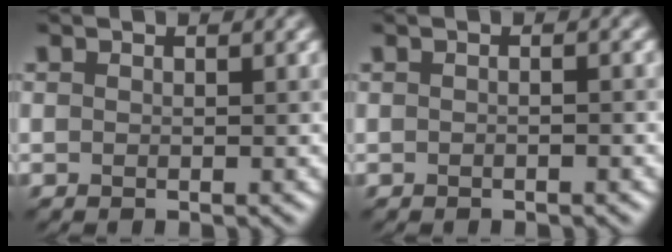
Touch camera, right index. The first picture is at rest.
{"total": 1.4, "force": [-0.1, 0.7, 1.2], "torque": [-0.005, -0.006, -0.016]}